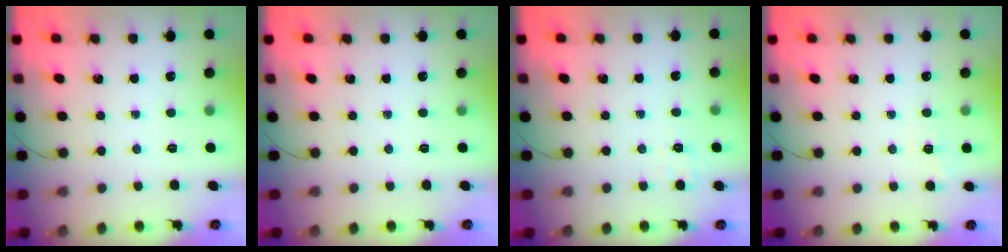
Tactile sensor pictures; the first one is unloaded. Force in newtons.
{"total": 0.0}
{"total": 2.5, "press": 1.8, "slide": 1.7}
{"total": 1.2, "press": 0.0, "slide": 1.2}